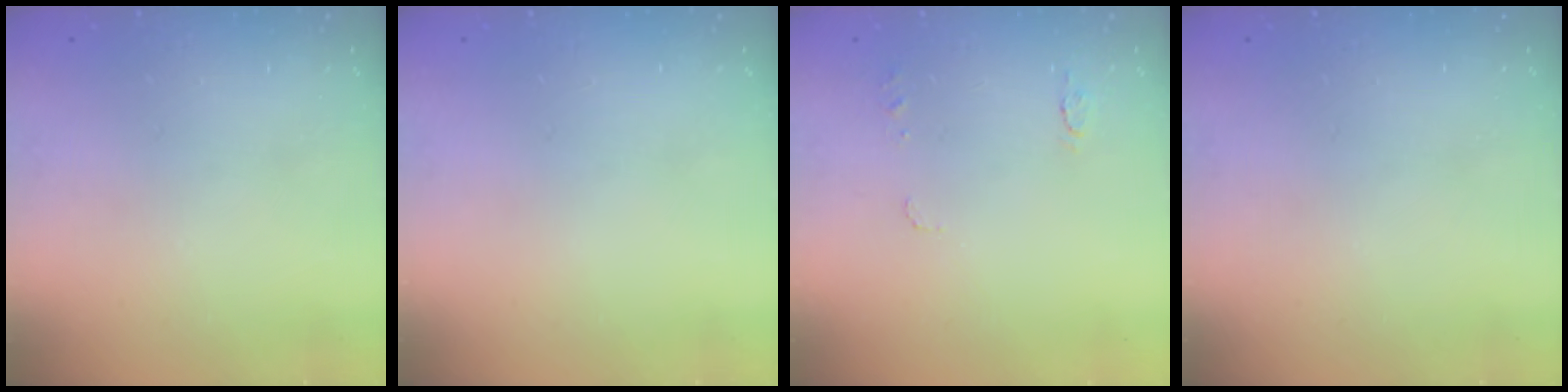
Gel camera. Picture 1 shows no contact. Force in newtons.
{"total": 0.0}
{"total": 5.2, "press": 5.1, "slide": 0.5}
{"total": 0.0}